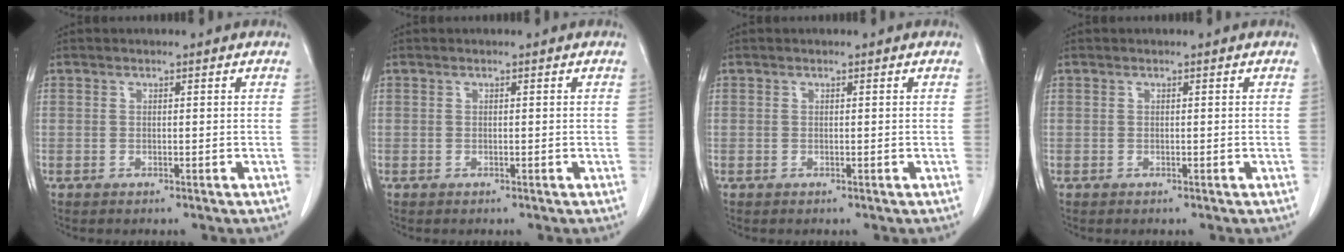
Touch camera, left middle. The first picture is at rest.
{"total": 0.0}
{"total": 0.0}
{"total": 0.0}